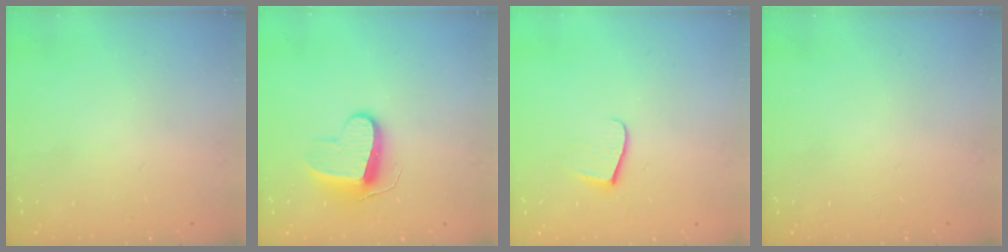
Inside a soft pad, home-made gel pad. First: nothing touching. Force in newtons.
{"total": 10.2, "press": 10.2, "slide": 0.3}
{"total": 7.7, "press": 7.7, "slide": 0.6}
{"total": 0.0}